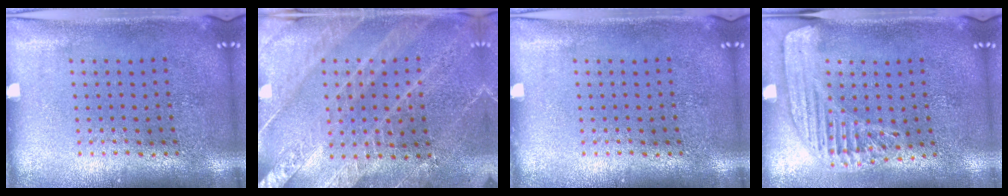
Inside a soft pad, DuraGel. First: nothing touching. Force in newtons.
{"total": 3.0, "press": 2.9, "slide": 0.9}
{"total": 0.0}
{"total": 1.6, "press": 1.6, "slide": 0.4}